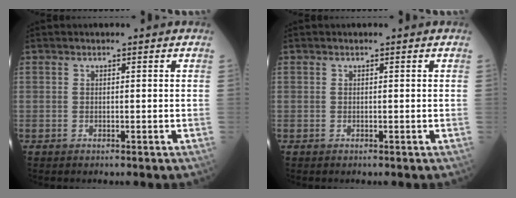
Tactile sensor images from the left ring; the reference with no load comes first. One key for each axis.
{"total": 0.0}